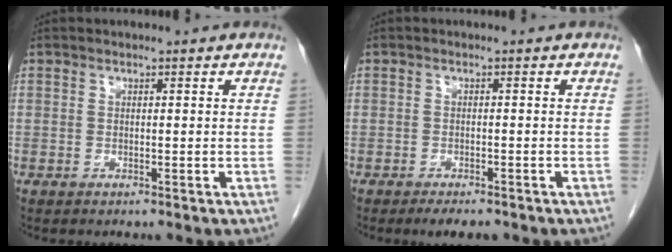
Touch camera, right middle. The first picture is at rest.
{"total": 3.0, "force": [-2.4, 1.1, 1.6], "torque": [-0.022, -0.004, -0.032]}